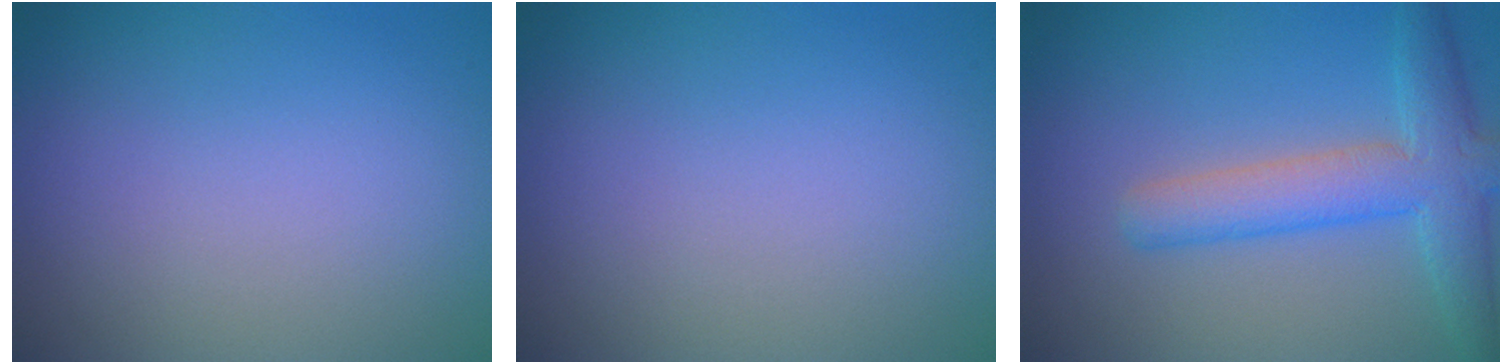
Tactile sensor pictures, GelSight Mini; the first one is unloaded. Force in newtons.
{"total": 0.0}
{"total": 5.6, "press": 5.6, "slide": 0.2}